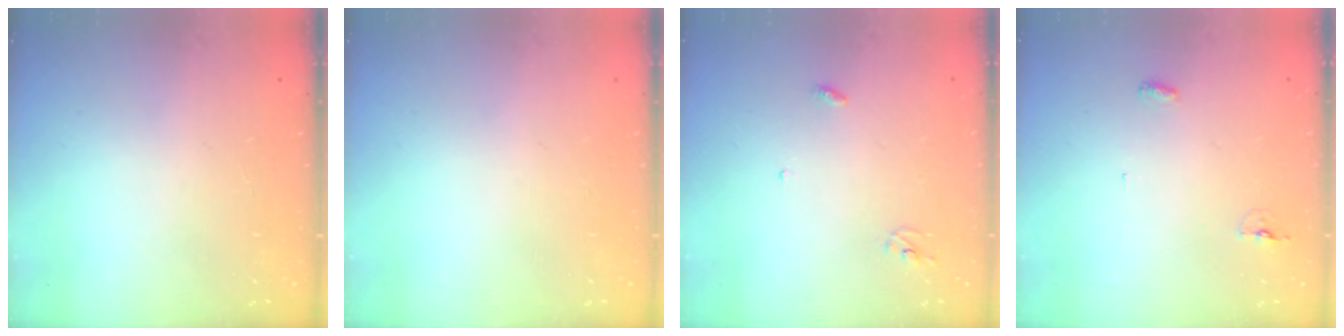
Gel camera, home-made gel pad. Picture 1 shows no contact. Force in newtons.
{"total": 0.0}
{"total": 2.8, "press": 2.8, "slide": 0.2}
{"total": 7.4, "press": 4.4, "slide": 6.0}